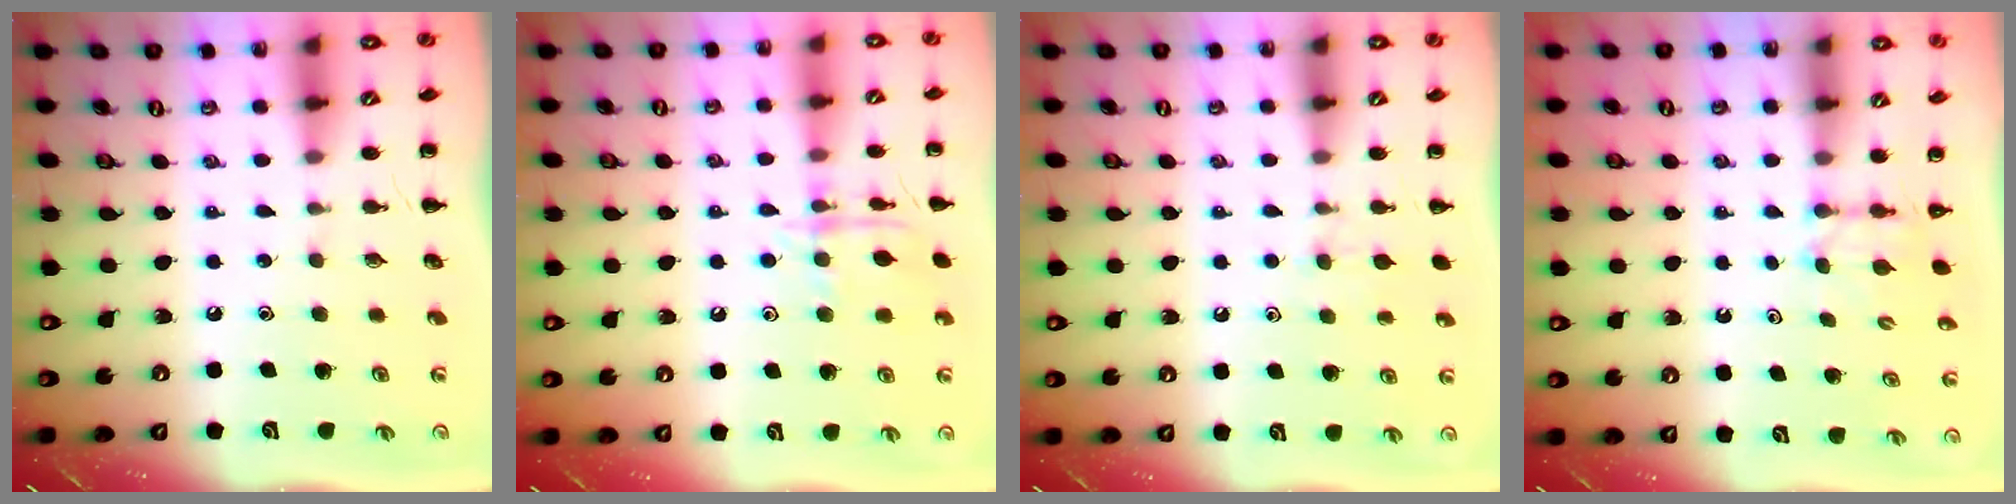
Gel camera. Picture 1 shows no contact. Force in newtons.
{"total": 10.8, "press": 10.7, "slide": 0.6}
{"total": 4.5, "press": 4.3, "slide": 1.5}
{"total": 2.8, "press": 2.6, "slide": 1.1}